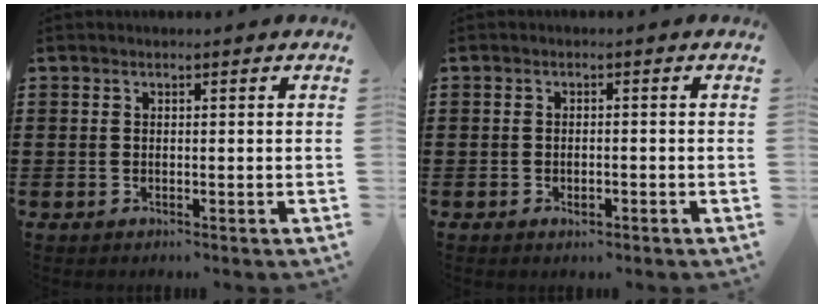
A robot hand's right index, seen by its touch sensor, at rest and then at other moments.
{"total": 1.2, "force": [-0.7, 0.5, 0.8], "torque": [-0.017, -0.004, -0.013]}